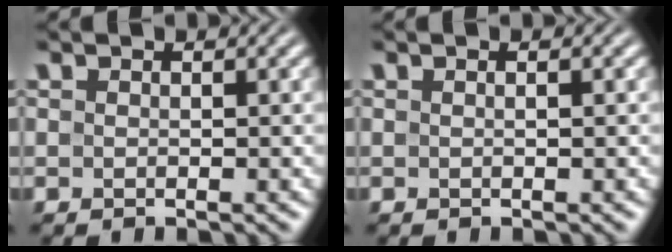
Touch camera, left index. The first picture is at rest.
{"total": 0.9, "force": [0.2, 0.2, 0.9], "torque": [-0.012, 0.005, -0.003]}